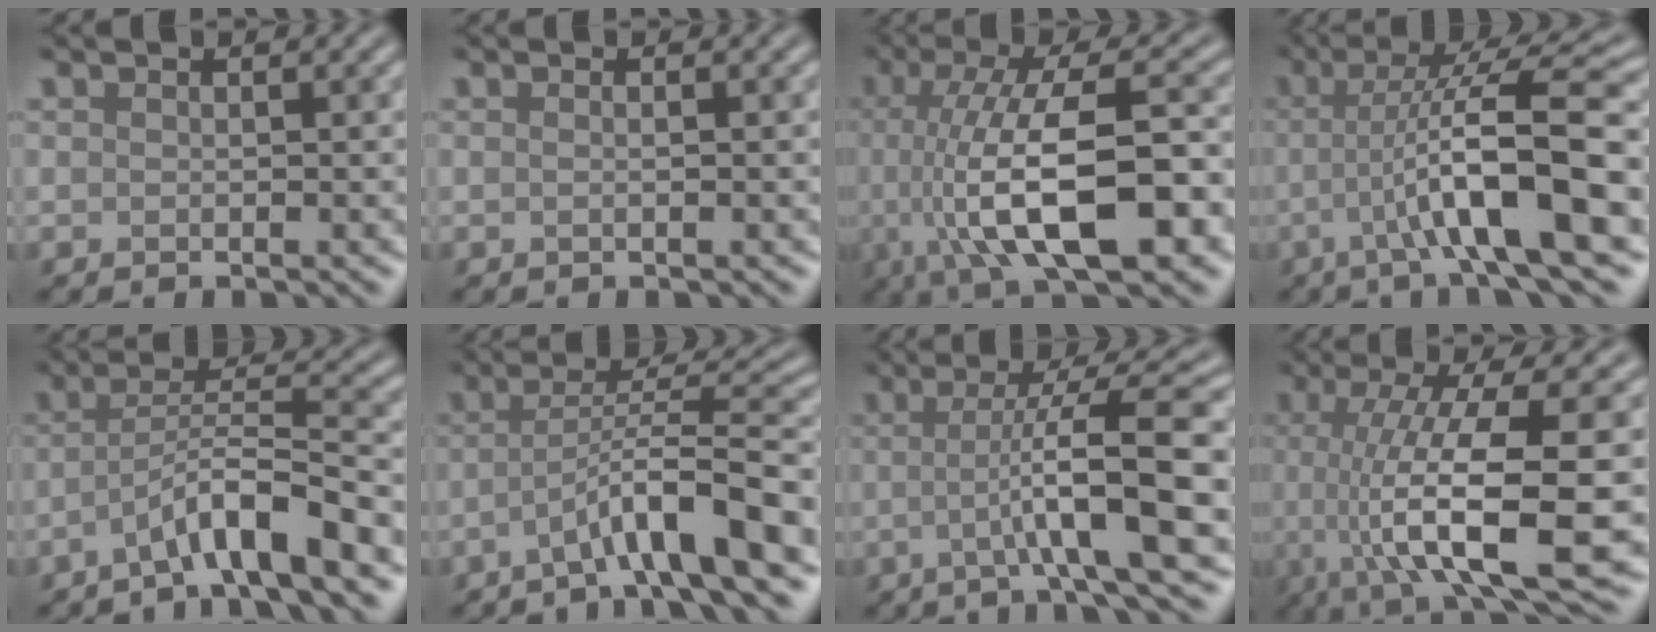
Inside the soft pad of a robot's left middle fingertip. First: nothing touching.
{"total": 1.4, "force": [0.4, 0.7, 1.1], "torque": [0.004, -0.005, -0.012]}
{"total": 12.6, "force": [-2.1, 4.0, 11.8], "torque": [-0.187, 0.014, -0.034]}
{"total": 10.8, "force": [-1.6, 1.9, 10.5], "torque": [-0.158, 0.019, -0.028]}
{"total": 5.8, "force": [-3.3, 0.5, 4.7], "torque": [-0.078, 0.023, -0.059]}
{"total": 7.4, "force": [-3.1, 1.0, 6.6], "torque": [-0.102, 0.025, -0.053]}
{"total": 9.3, "force": [-0.7, 1.4, 9.2], "torque": [-0.123, 0.014, -0.012]}
{"total": 12.9, "force": [-1.9, 3.5, 12.3], "torque": [-0.191, -0.007, -0.022]}